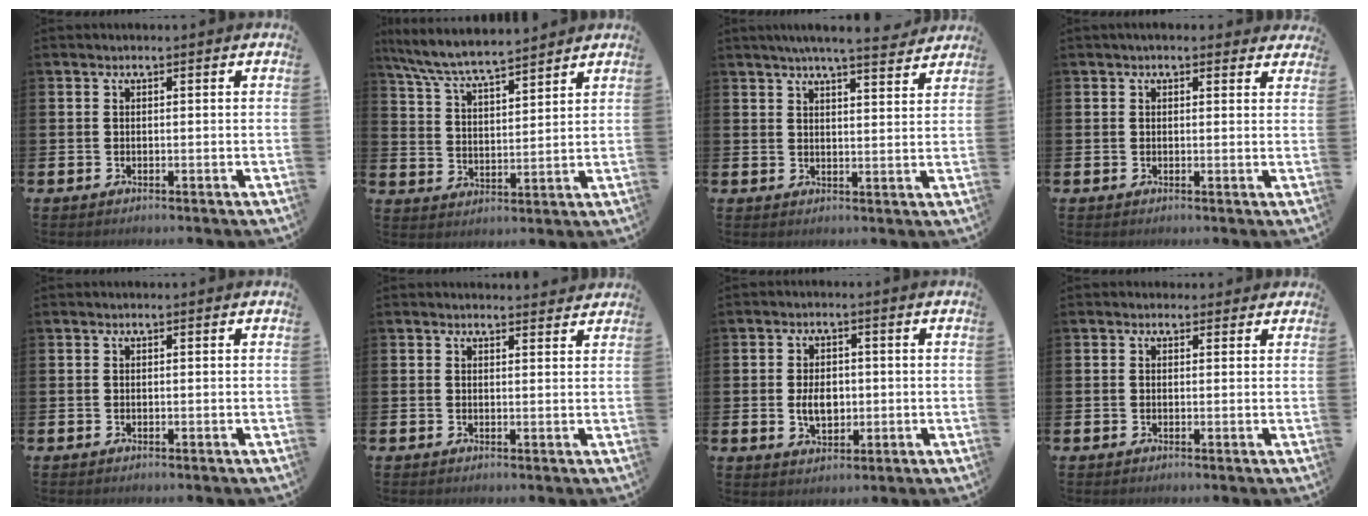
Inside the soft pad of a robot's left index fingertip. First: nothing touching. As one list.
[{"total": 7.1, "force": [6.8, 0.6, 2.1], "torque": [-0.072, -0.036, 0.121]}, {"total": 5.8, "force": [5.5, -0.1, 1.8], "torque": [-0.035, -0.027, 0.095]}, {"total": 1.5, "force": [1.5, 0.4, 0.2], "torque": [-0.005, 0.001, 0.027]}, {"total": 0.0}, {"total": 1.7, "force": [1.7, 0.2, -0.1], "torque": [0.011, -0.011, 0.029]}, {"total": 4.2, "force": [-0.2, 2.8, 3.2], "torque": [-0.042, 0.001, -0.009]}, {"total": 1.0, "force": [0.6, 0.7, 0.0], "torque": [0.006, 0.007, 0.009]}]